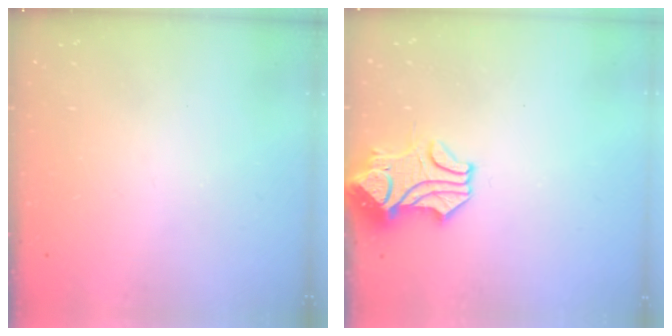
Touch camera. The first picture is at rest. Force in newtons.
{"total": 2.0, "press": 1.6, "slide": 1.1}